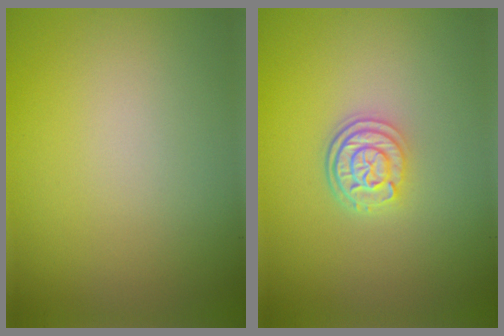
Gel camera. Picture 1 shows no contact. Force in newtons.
{"total": 2.9, "press": 2.4, "slide": 1.7}